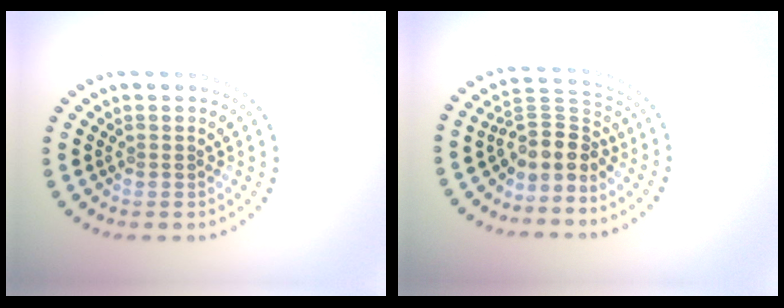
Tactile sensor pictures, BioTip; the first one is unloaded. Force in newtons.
{"total": 3.5, "press": 2.6, "slide": 2.4}